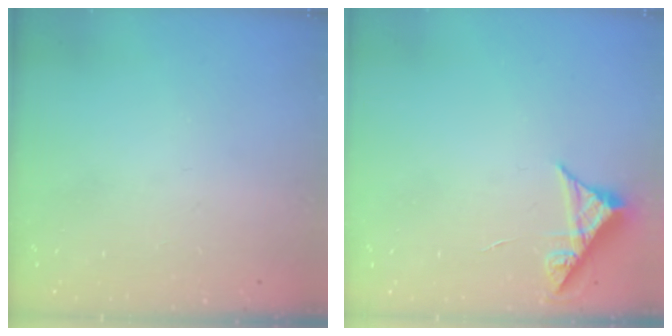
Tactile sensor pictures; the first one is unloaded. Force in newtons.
{"total": 5.3, "press": 5.2, "slide": 0.6}